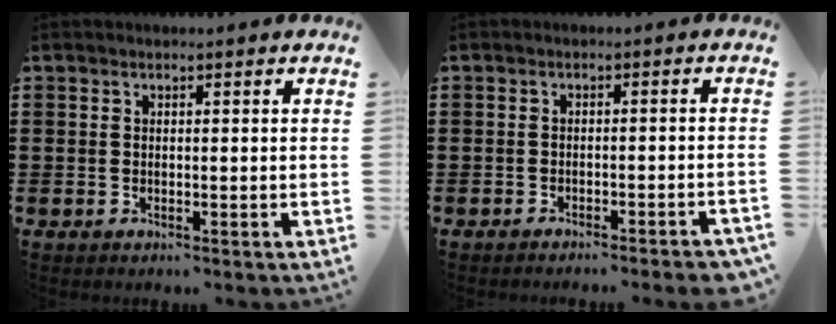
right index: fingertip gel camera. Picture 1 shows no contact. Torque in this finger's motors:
{"motor_torque": [0.06, 0.04, 0.58, 0.04]}